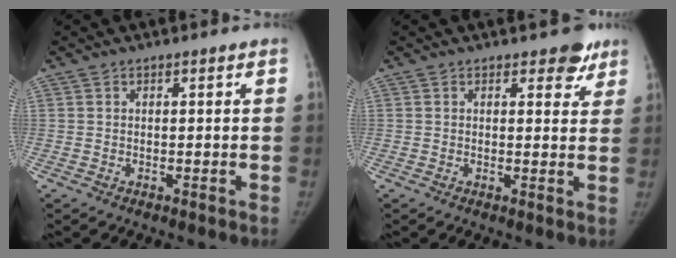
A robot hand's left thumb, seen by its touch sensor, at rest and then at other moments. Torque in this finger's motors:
{"motor_torque": [0.32, 0.04, 0.69, -0.61, 0.06]}